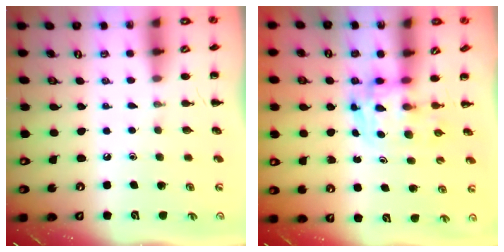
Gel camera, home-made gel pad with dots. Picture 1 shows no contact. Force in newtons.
{"total": 3.7, "press": 3.6, "slide": 0.6}